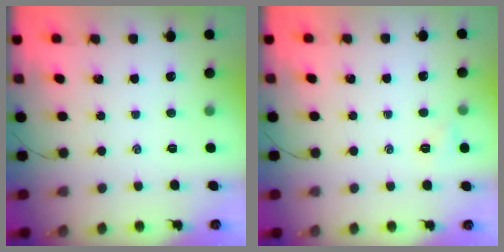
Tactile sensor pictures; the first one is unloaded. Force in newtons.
{"total": 3.3, "press": 3.2, "slide": 0.8}